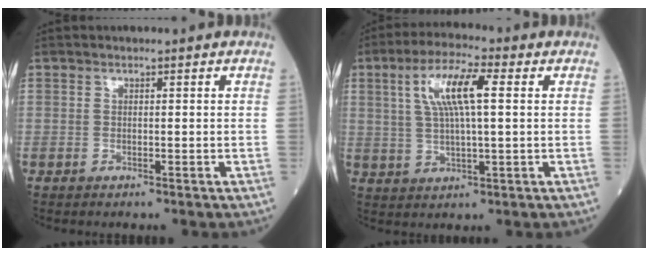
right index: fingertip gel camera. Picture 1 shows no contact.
{"total": 9.3, "force": [2.6, 1.7, 8.7], "torque": [-0.172, 0.016, 0.050]}